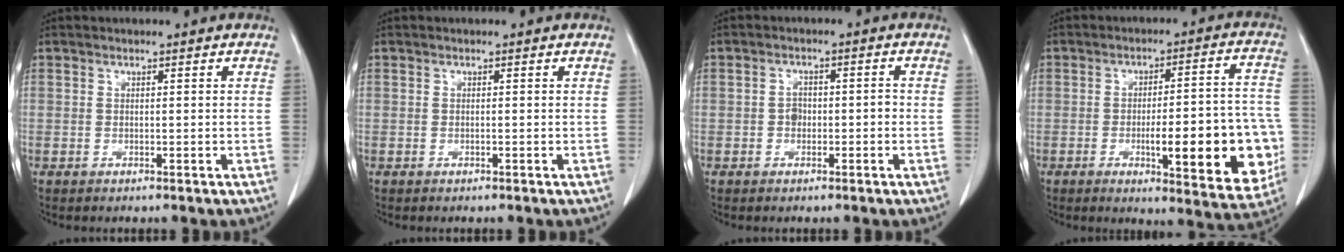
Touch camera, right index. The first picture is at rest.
{"total": 0.0}
{"total": 2.5, "force": [-0.6, 1.6, 1.7], "torque": [-0.027, 0.010, -0.009]}
{"total": 16.9, "force": [-4.2, 3.9, 15.9], "torque": [-0.163, 0.019, -0.042]}